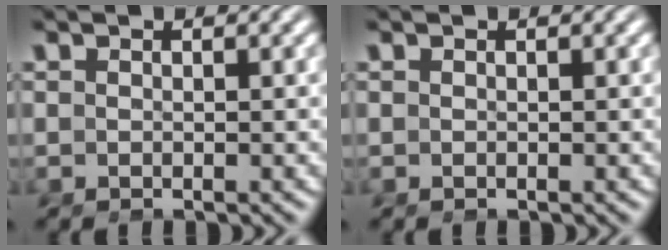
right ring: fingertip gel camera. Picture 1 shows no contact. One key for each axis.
{"total": 0.0}